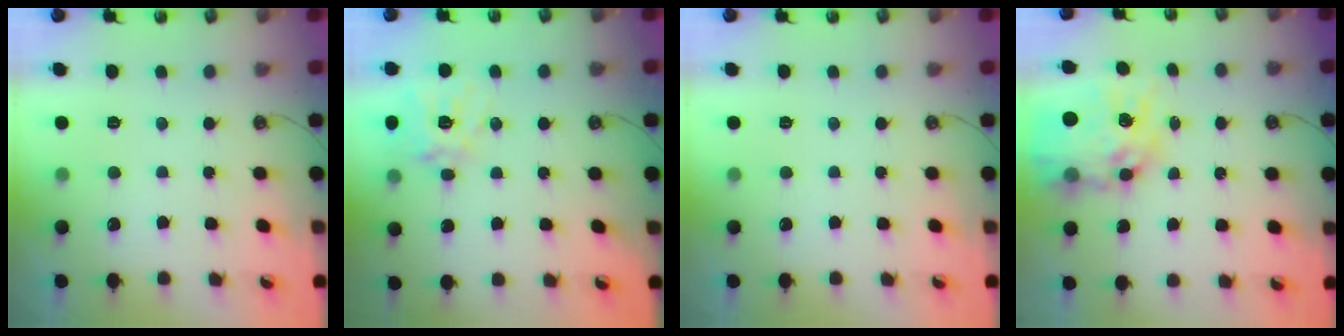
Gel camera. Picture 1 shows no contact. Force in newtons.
{"total": 14.2, "press": 14.1, "slide": 1.7}
{"total": 0.0}
{"total": 17.5, "press": 17.4, "slide": 1.4}